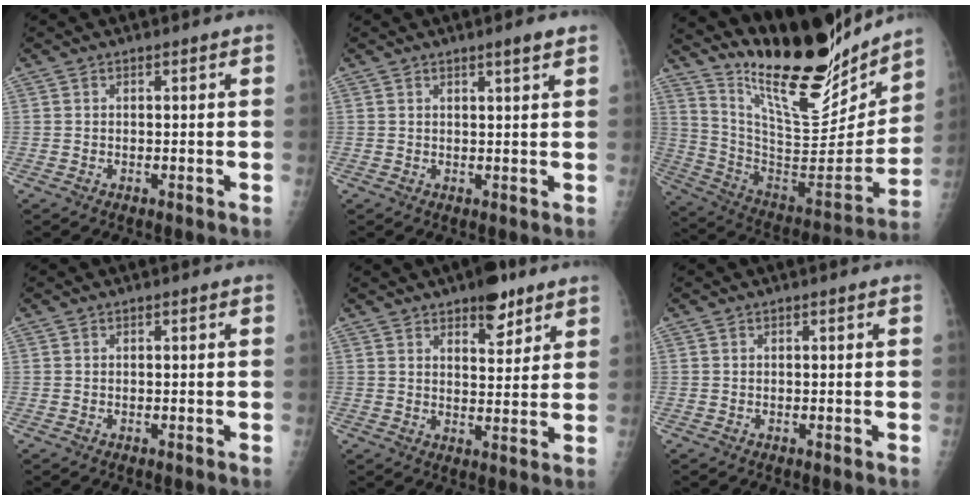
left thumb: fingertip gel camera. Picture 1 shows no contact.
{"total": 2.3, "force": [1.6, 0.0, 1.7], "torque": [-0.026, -0.011, 0.026]}
{"total": 25.3, "force": [20.5, 6.3, 13.3], "torque": [-0.182, -0.116, 0.338]}
{"total": 0.0}
{"total": 7.5, "force": [5.1, 3.2, 4.4], "torque": [-0.039, -0.029, 0.072]}
{"total": 0.0}